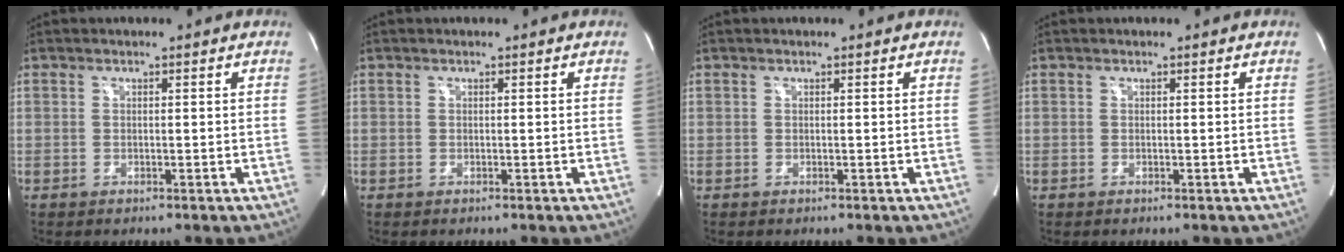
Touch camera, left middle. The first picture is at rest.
{"total": 0.0}
{"total": 0.0}
{"total": 0.0}